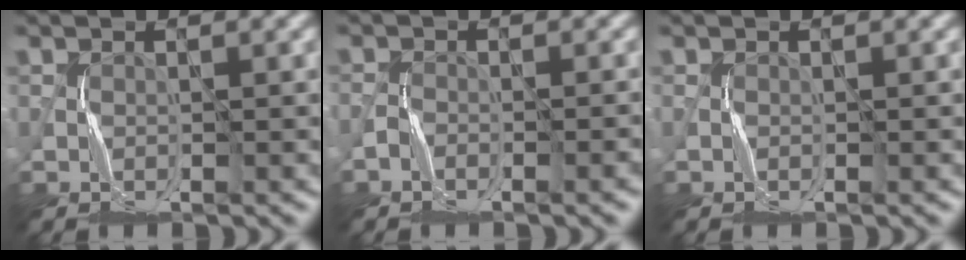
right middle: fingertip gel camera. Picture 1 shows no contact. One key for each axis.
{"total": 1.8, "fx": -1.5, "fy": 0.6, "fz": 0.9, "tx": -0.016, "ty": 0.004, "tz": -0.028}
{"total": 0.0}